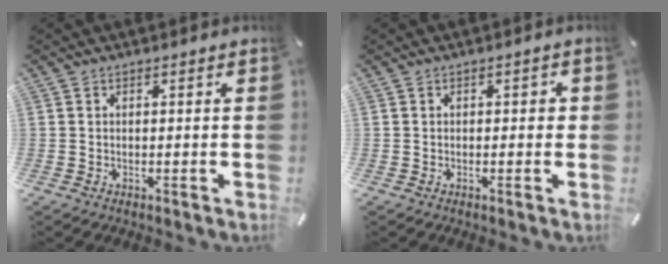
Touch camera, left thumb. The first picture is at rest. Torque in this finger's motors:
{"motor_torque": [-0.01, 0.36, 0.12, 0.00, 0.00]}